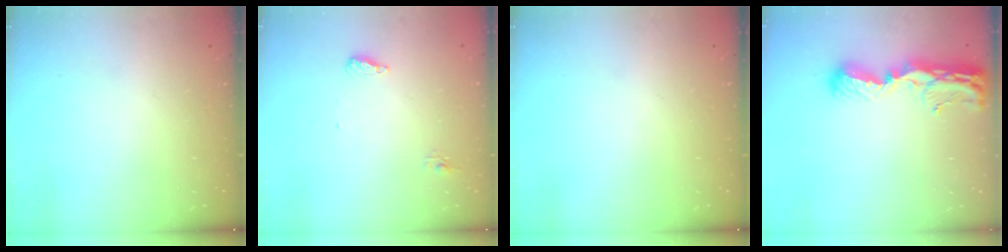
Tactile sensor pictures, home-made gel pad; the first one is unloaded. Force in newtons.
{"total": 6.5, "press": 6.4, "slide": 1.1}
{"total": 0.0}
{"total": 10.1, "press": 10.0, "slide": 0.8}